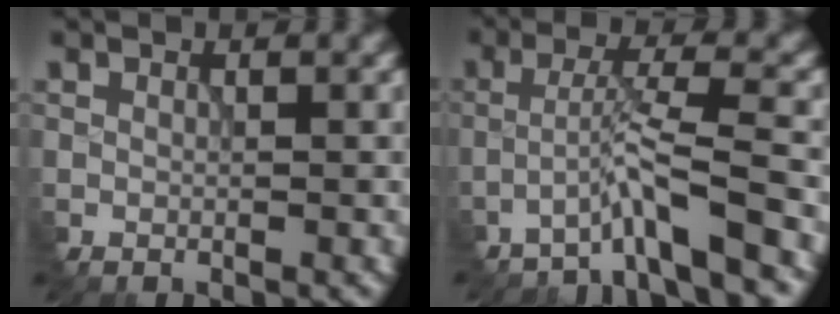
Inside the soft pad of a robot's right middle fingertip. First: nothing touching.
{"total": 4.2, "force": [-3.1, -0.3, 2.9], "torque": [-0.054, 0.019, -0.064]}